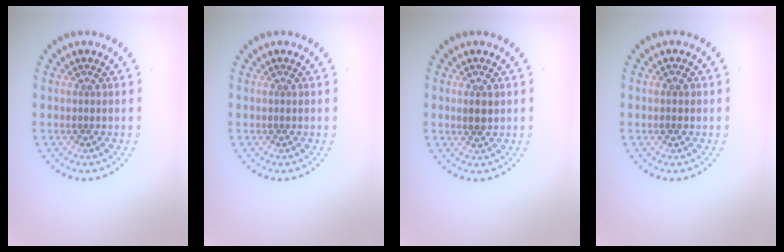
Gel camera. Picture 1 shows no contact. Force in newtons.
{"total": 0.0}
{"total": 1.3, "press": 1.3, "slide": 0.4}
{"total": 0.8, "press": 0.7, "slide": 0.1}